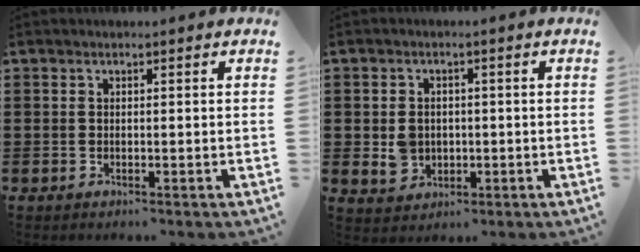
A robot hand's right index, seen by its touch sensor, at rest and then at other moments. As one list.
[{"total": 3.6, "force": [-0.3, 3.0, 1.9], "torque": [-0.043, 0.005, -0.005]}]